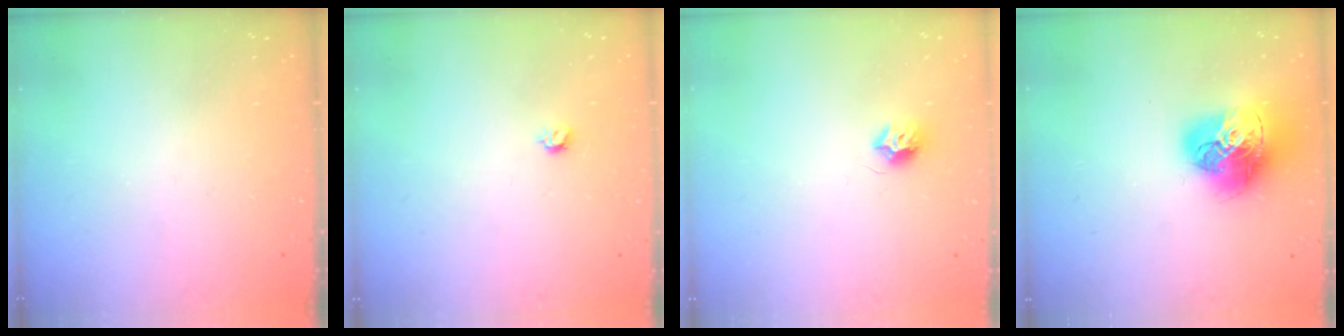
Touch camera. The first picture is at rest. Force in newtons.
{"total": 3.7, "press": 3.6, "slide": 0.7}
{"total": 7.4, "press": 7.4, "slide": 0.1}
{"total": 17.5, "press": 17.4, "slide": 2.0}